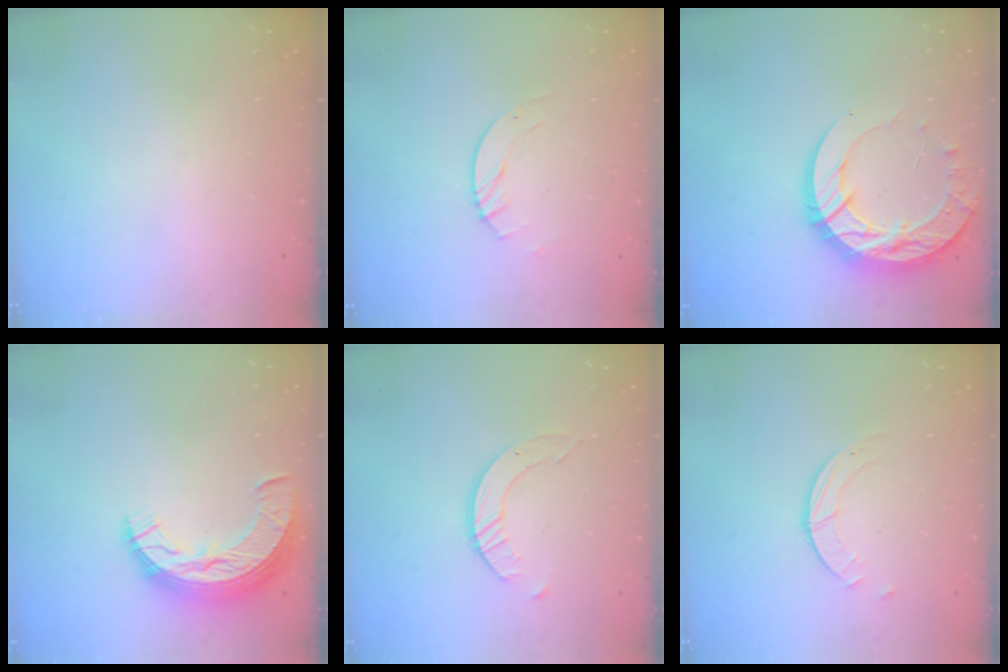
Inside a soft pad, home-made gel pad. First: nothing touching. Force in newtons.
{"total": 5.0, "press": 5.0, "slide": 0.5}
{"total": 20.4, "press": 20.4, "slide": 1.6}
{"total": 11.3, "press": 11.2, "slide": 0.9}
{"total": 3.2, "press": 3.2, "slide": 0.4}
{"total": 1.4, "press": 1.4, "slide": 0.2}